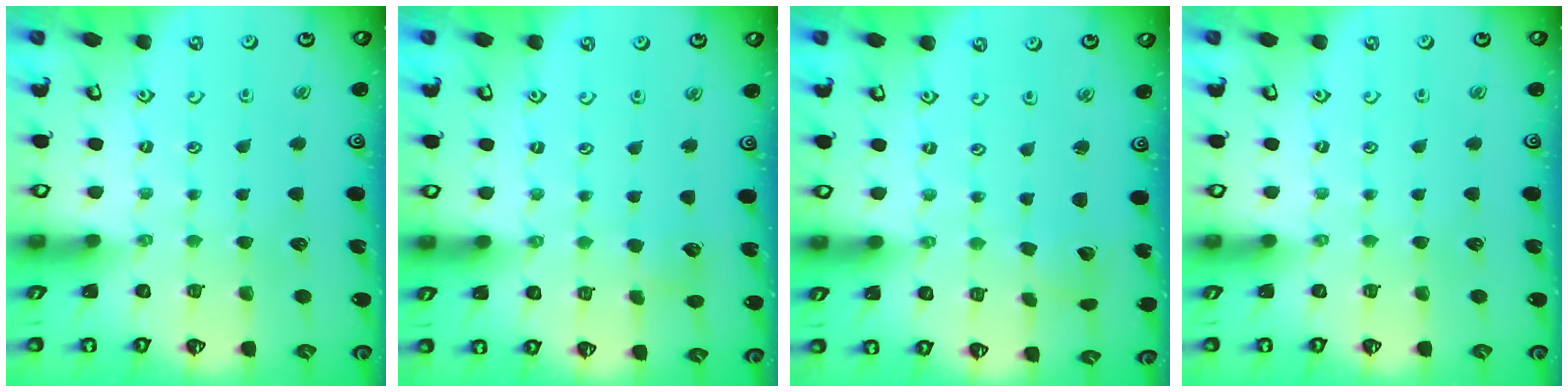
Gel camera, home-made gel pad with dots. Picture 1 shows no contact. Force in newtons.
{"total": 2.9, "press": 2.9, "slide": 0.2}
{"total": 2.1, "press": 2.1, "slide": 0.2}
{"total": 0.0}